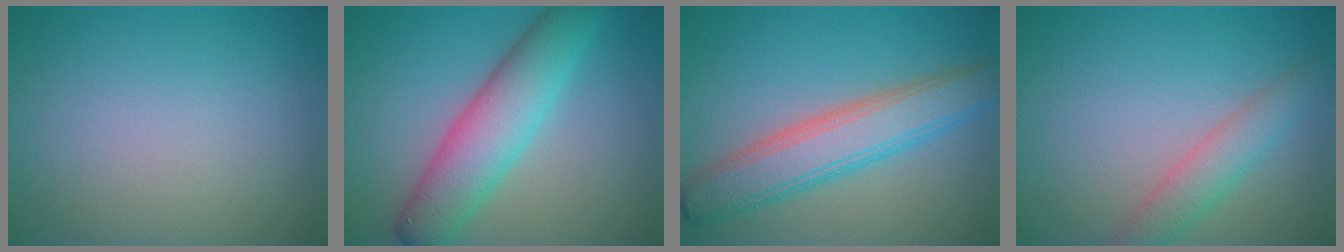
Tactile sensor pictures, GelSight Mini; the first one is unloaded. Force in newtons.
{"total": 6.6, "press": 6.6, "slide": 0.1}
{"total": 6.1, "press": 6.1, "slide": 0.4}
{"total": 2.9, "press": 2.9, "slide": 0.1}